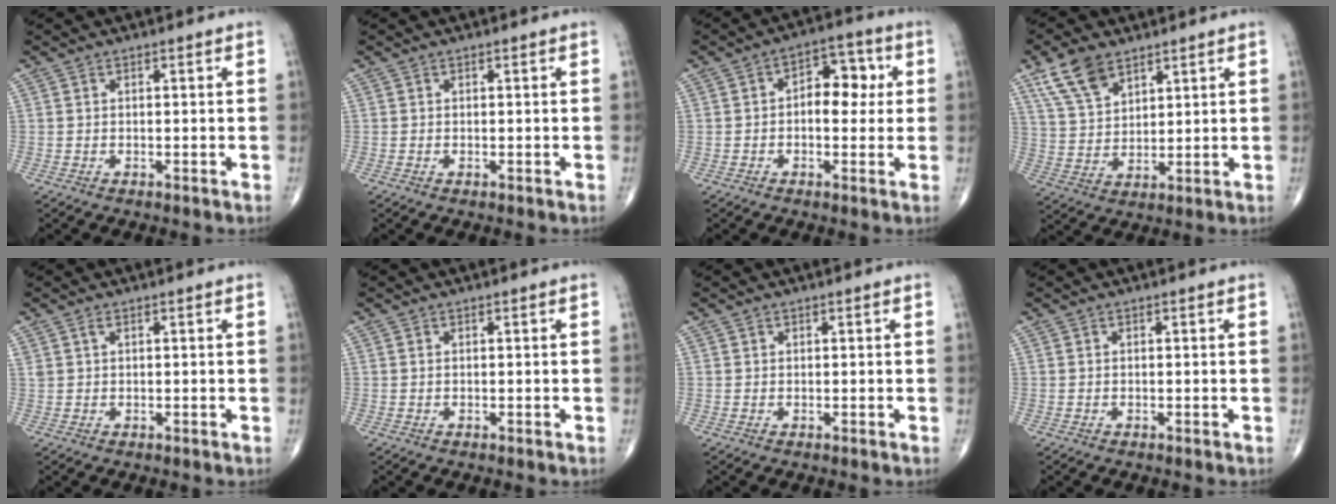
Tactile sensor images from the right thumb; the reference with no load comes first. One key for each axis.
{"total": 0.0}
{"total": 8.1, "fx": 0.8, "fy": 5.1, "fz": 6.3, "tx": -0.053, "ty": 0.023, "tz": 0.005}
{"total": 9.4, "fx": 6.1, "fy": 4.9, "fz": 5.2, "tx": -0.090, "ty": -0.023, "tz": 0.125}
{"total": 1.1, "fx": 0.7, "fy": 0.6, "fz": 0.6, "tx": -0.015, "ty": 0.011, "tz": 0.015}
{"total": 0.0}
{"total": 0.0}
{"total": 0.0}